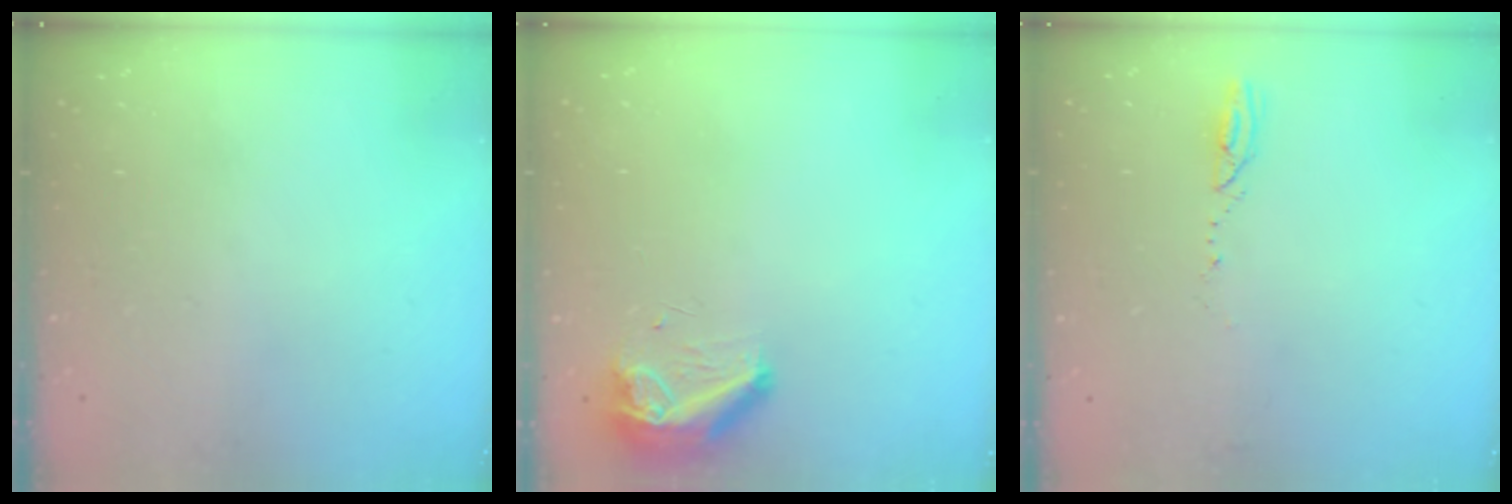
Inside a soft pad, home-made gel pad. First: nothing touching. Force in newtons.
{"total": 8.4, "press": 8.2, "slide": 1.9}
{"total": 2.6, "press": 2.6, "slide": 0.3}